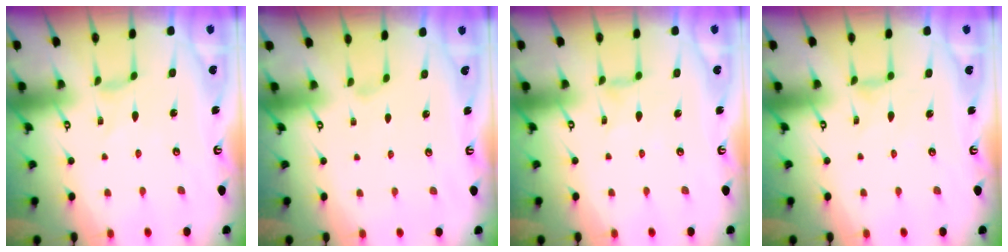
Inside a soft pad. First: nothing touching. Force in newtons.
{"total": 0.6, "press": 0.5, "slide": 0.2}
{"total": 2.3, "press": 2.3, "slide": 0.4}
{"total": 1.9, "press": 1.8, "slide": 0.5}